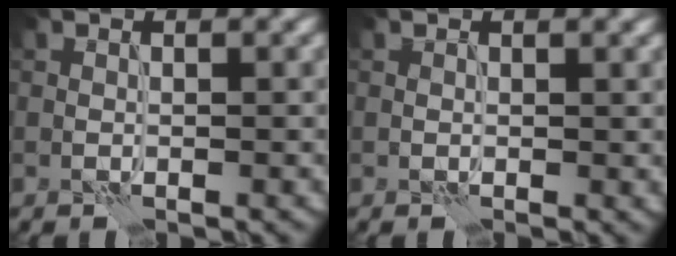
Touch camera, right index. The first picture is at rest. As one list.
[{"total": 0.9, "force": [0.5, 0.3, 0.7], "torque": [-0.005, -0.001, 0.008]}]